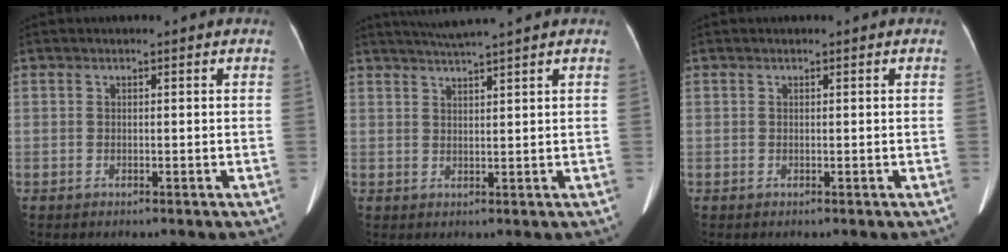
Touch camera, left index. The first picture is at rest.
{"total": 5.6, "force": [4.9, -1.2, 2.5], "torque": [-0.044, 0.017, 0.079]}
{"total": 0.0}